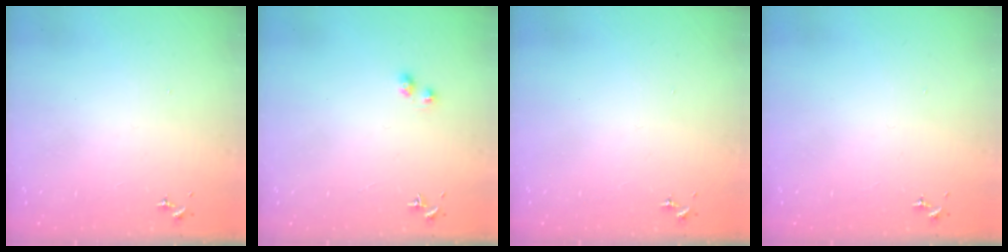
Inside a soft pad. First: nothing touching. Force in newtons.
{"total": 3.3, "press": 3.2, "slide": 0.5}
{"total": 0.0}
{"total": 0.0}